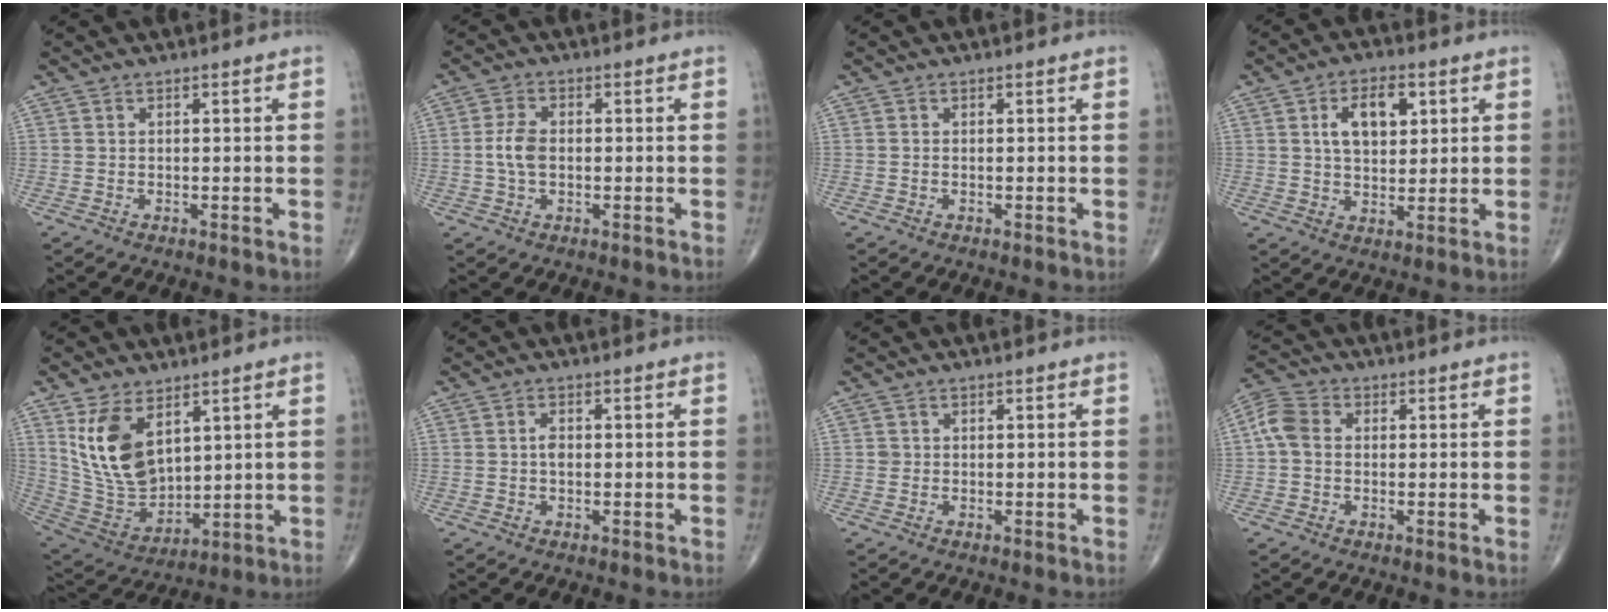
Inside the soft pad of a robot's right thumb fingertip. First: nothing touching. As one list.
[{"total": 4.6, "force": [-0.2, 2.7, 3.7], "torque": [-0.081, 0.007, -0.009]}, {"total": 0.0}, {"total": 9.0, "force": [2.8, 5.2, 6.8], "torque": [-0.089, -0.005, 0.046]}, {"total": 14.9, "force": [6.1, 8.7, 10.5], "torque": [-0.180, -0.031, 0.143]}, {"total": 1.7, "force": [0.0, 1.0, 1.3], "torque": [-0.023, 0.002, -0.003]}, {"total": 0.7, "force": [0.0, 0.7, 0.1], "torque": [0.002, 0.003, 0.001]}, {"total": 5.5, "force": [0.2, 4.2, 3.6], "torque": [-0.078, 0.019, -0.004]}]